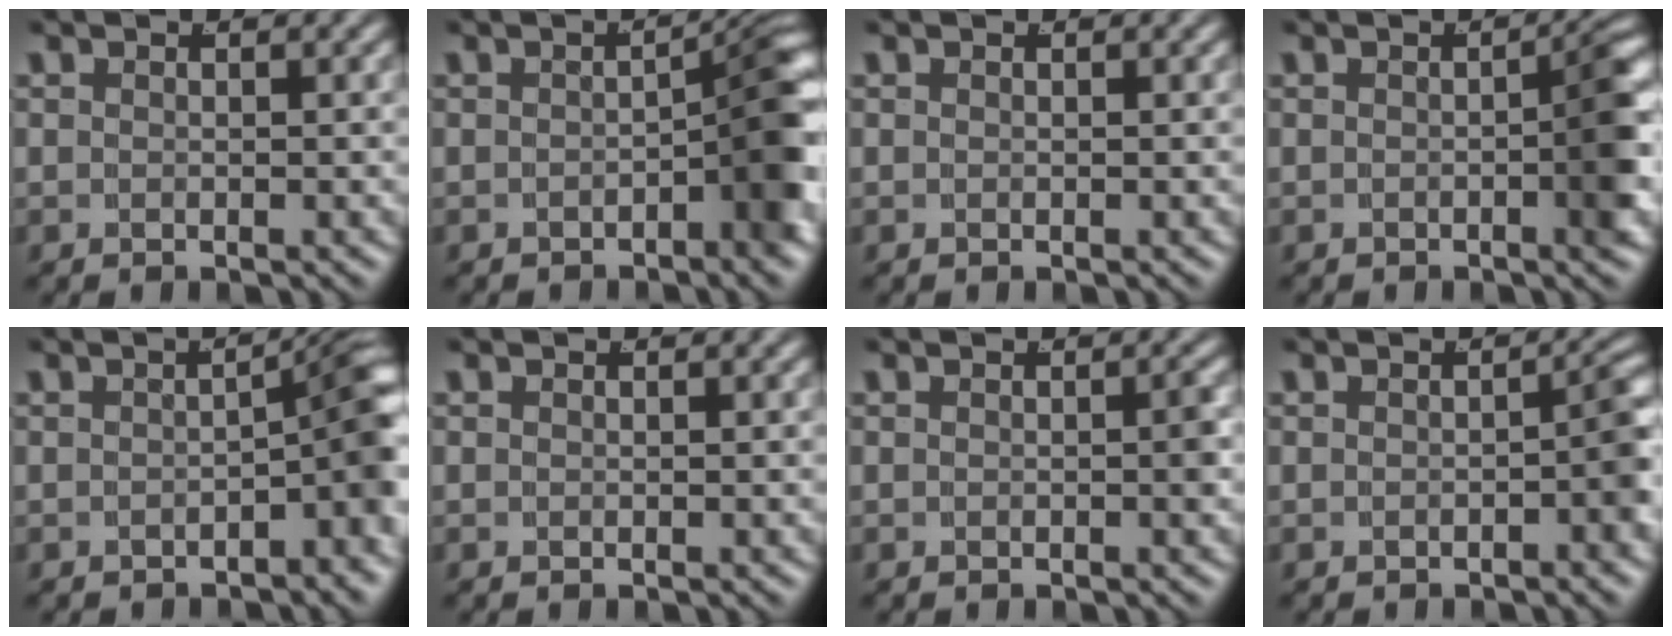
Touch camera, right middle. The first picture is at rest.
{"total": 5.4, "force": [-1.4, 1.9, 4.8], "torque": [-0.048, 0.000, -0.021]}
{"total": 0.0}
{"total": 3.5, "force": [-0.6, 0.7, 3.4], "torque": [-0.035, 0.005, -0.014]}
{"total": 5.0, "force": [-1.3, 1.5, 4.6], "torque": [-0.043, 0.002, -0.019]}
{"total": 0.0}
{"total": 0.7, "force": [-0.2, 0.0, 0.7], "torque": [-0.007, 0.001, -0.004]}
{"total": 2.5, "force": [-0.8, 0.7, 2.3], "torque": [-0.029, -0.001, -0.011]}